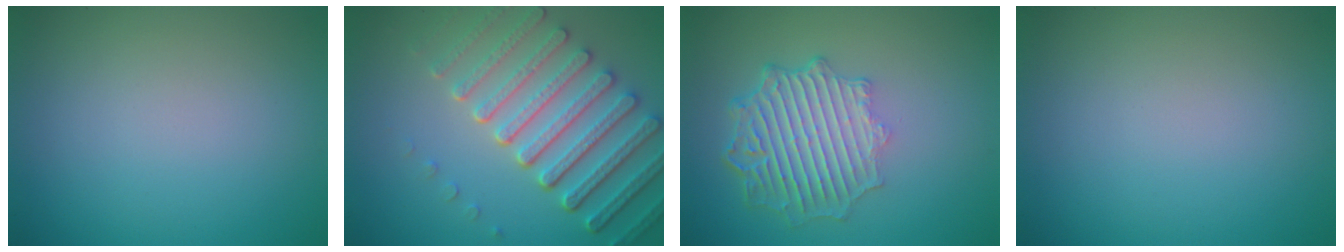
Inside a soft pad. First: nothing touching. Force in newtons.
{"total": 7.2, "press": 5.4, "slide": 4.7}
{"total": 6.3, "press": 4.8, "slide": 4.1}
{"total": 0.0}